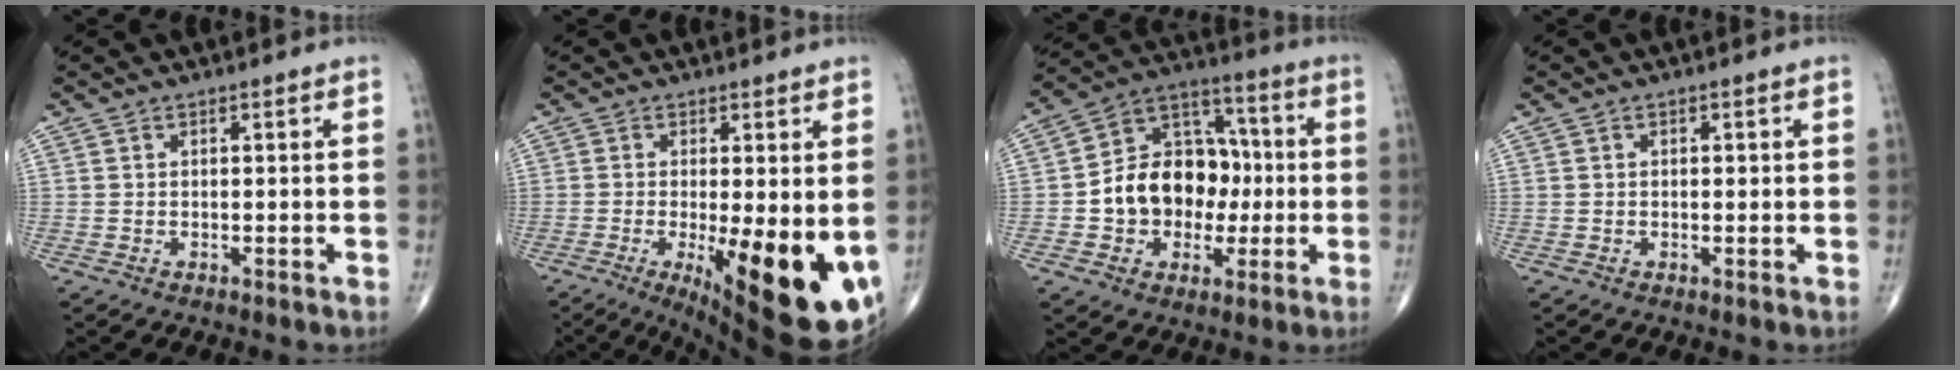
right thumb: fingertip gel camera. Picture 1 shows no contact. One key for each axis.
{"total": 17.6, "fx": -4.2, "fy": 5.6, "fz": 16.2, "tx": -0.193, "ty": -0.029, "tz": -0.039}
{"total": 16.6, "fx": -1.4, "fy": 12.6, "fz": 10.6, "tx": -0.122, "ty": 0.042, "tz": -0.022}
{"total": 1.0, "fx": 0.1, "fy": 0.5, "fz": 0.8, "tx": -0.014, "ty": 0.000, "tz": 0.002}